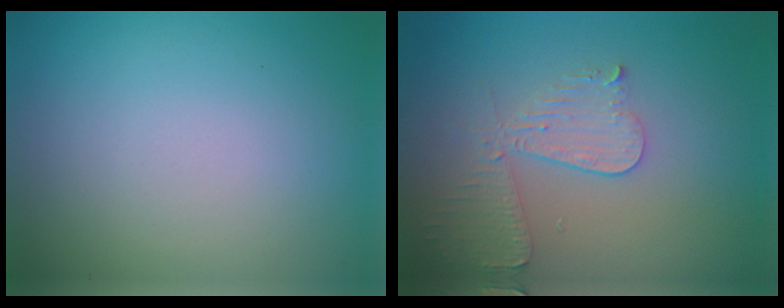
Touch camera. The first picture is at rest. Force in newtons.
{"total": 3.6, "press": 3.2, "slide": 1.6}